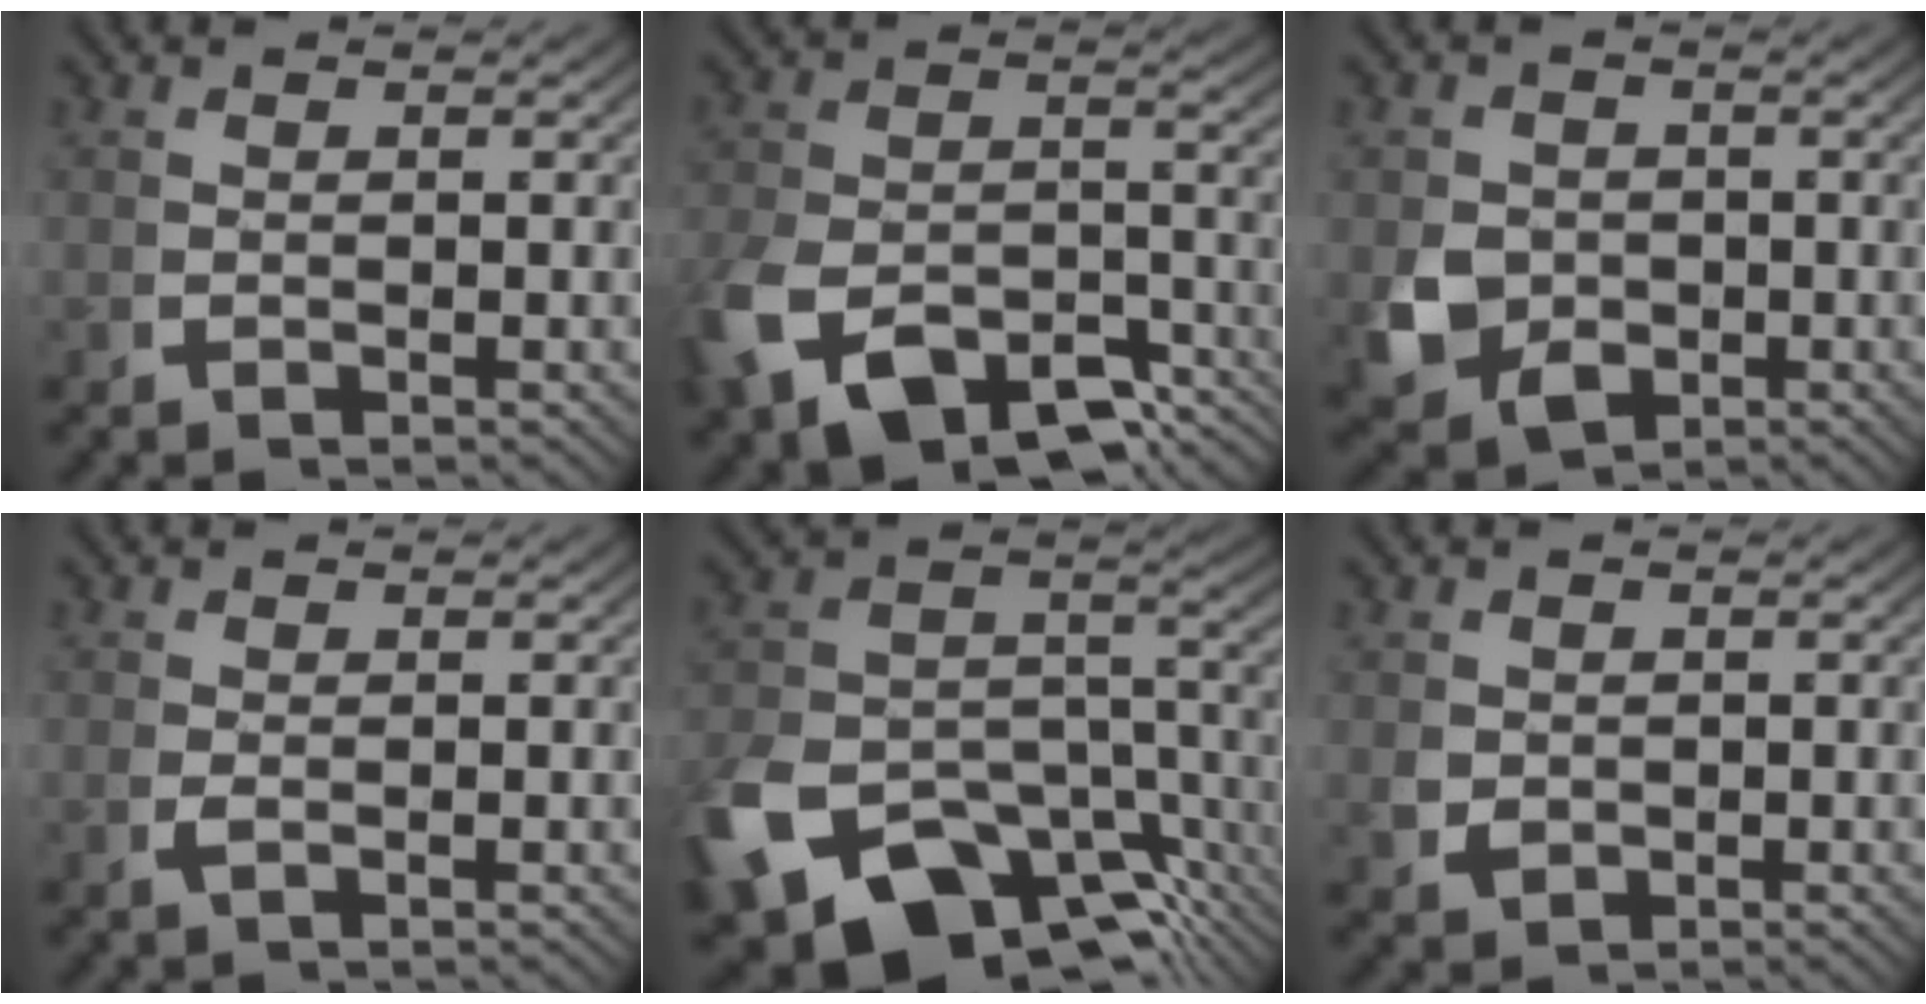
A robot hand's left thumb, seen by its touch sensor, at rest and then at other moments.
{"total": 10.3, "force": [-5.6, 6.1, 6.1], "torque": [-0.133, -0.041, -0.076]}
{"total": 6.7, "force": [-1.5, 5.3, 3.9], "torque": [-0.086, -0.032, -0.008]}
{"total": 0.8, "force": [0.0, 0.2, 0.8], "torque": [-0.022, -0.004, 0.004]}
{"total": 15.5, "force": [-8.2, 8.7, 9.9], "torque": [-0.174, -0.050, -0.111]}
{"total": 2.5, "force": [-0.1, 2.1, 1.4], "torque": [-0.036, -0.016, 0.009]}